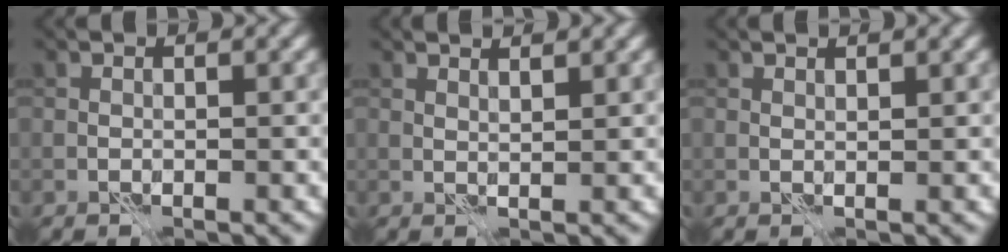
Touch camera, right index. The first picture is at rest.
{"total": 1.6, "force": [1.4, 0.1, 0.8], "torque": [-0.016, -0.003, 0.019]}
{"total": 0.7, "force": [0.7, -0.1, 0.2], "torque": [-0.012, -0.002, 0.012]}